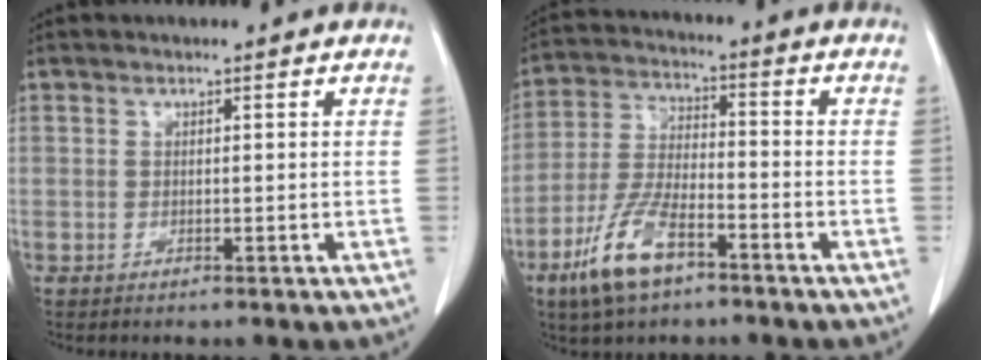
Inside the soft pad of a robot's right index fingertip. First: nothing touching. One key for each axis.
{"total": 11.5, "fx": -6.7, "fy": 4.1, "fz": 8.4, "tx": -0.187, "ty": -0.004, "tz": -0.126}